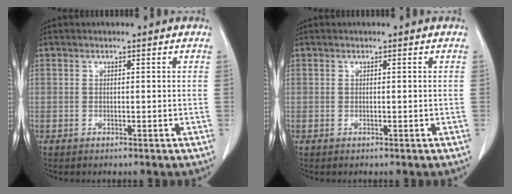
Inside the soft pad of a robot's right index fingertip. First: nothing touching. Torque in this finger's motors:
{"motor_torque": [0.00, 0.00, 0.00, 0.00]}